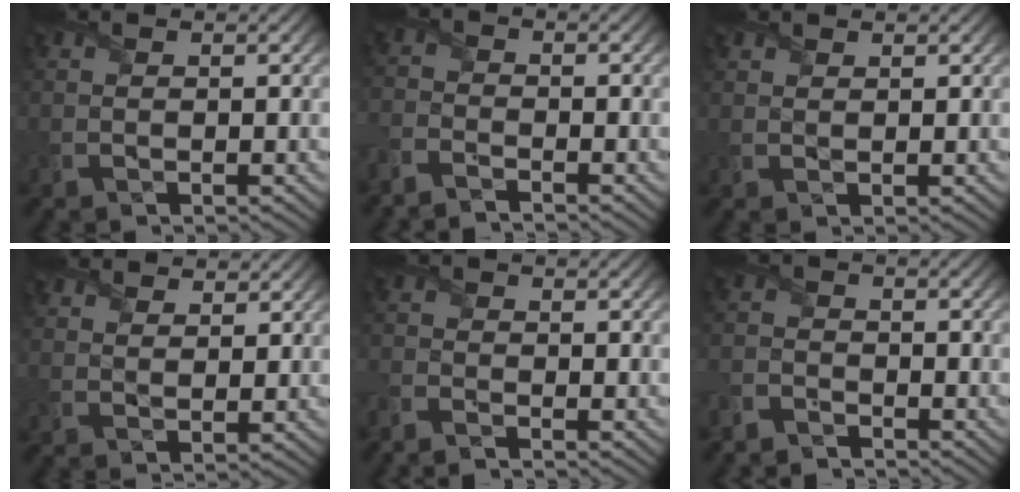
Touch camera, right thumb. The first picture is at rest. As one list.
[{"total": 3.3, "force": [-3.2, 0.6, 0.7], "torque": [-0.019, -0.006, -0.077]}, {"total": 1.1, "force": [1.0, 0.4, 0.1], "torque": [-0.004, 0.000, 0.023]}, {"total": 3.2, "force": [2.8, 1.2, 1.0], "torque": [-0.025, 0.000, 0.058]}, {"total": 2.6, "force": [-2.4, 0.4, 0.9], "torque": [-0.024, -0.006, -0.059]}, {"total": 3.1, "force": [-3.0, 0.7, 0.2], "torque": [-0.005, -0.002, -0.075]}]